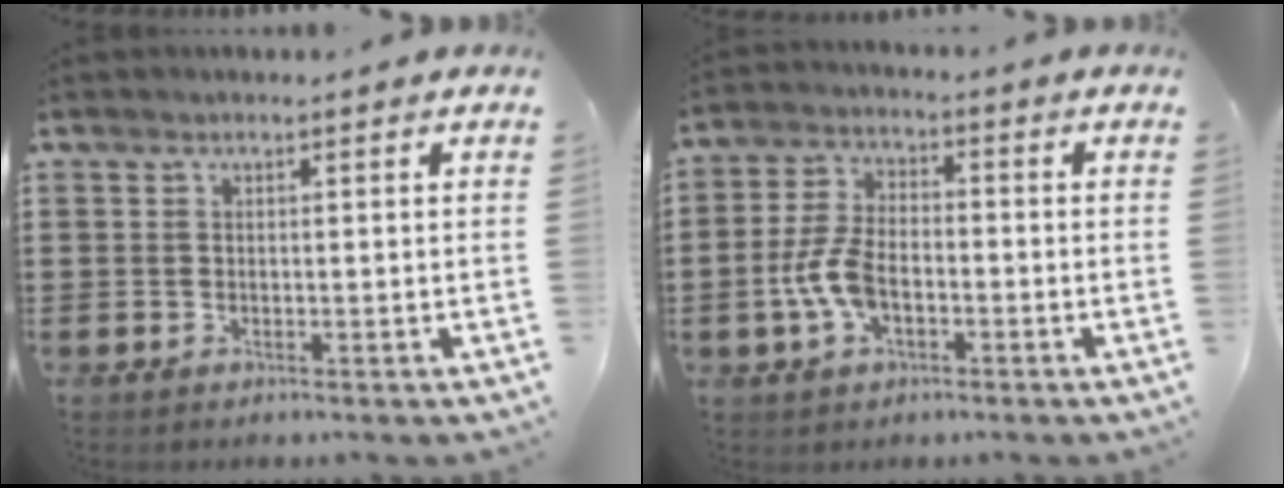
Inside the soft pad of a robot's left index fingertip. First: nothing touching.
{"total": 7.3, "force": [-2.2, 4.1, 5.7], "torque": [-0.145, -0.002, -0.051]}